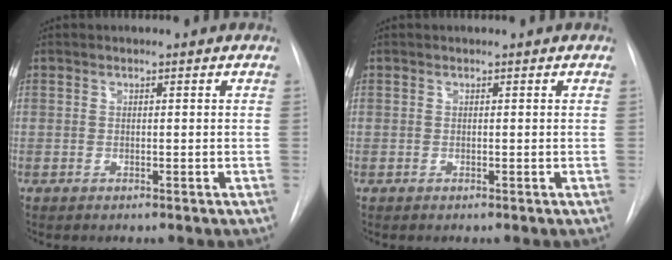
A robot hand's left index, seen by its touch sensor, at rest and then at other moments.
{"total": 0.0}